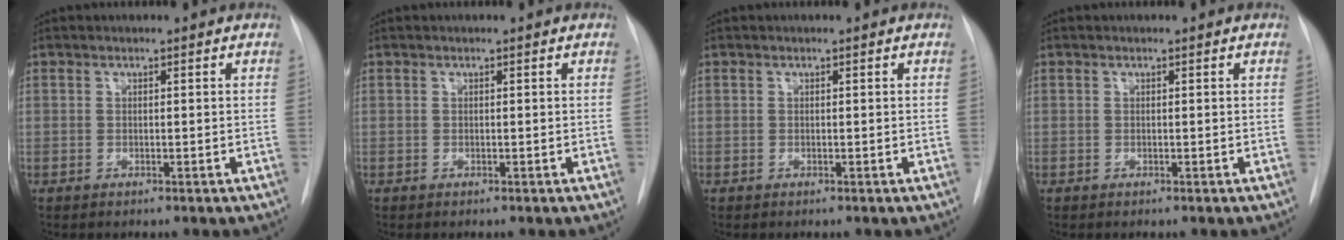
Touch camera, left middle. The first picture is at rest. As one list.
[{"total": 0.0}, {"total": 0.0}, {"total": 0.0}]